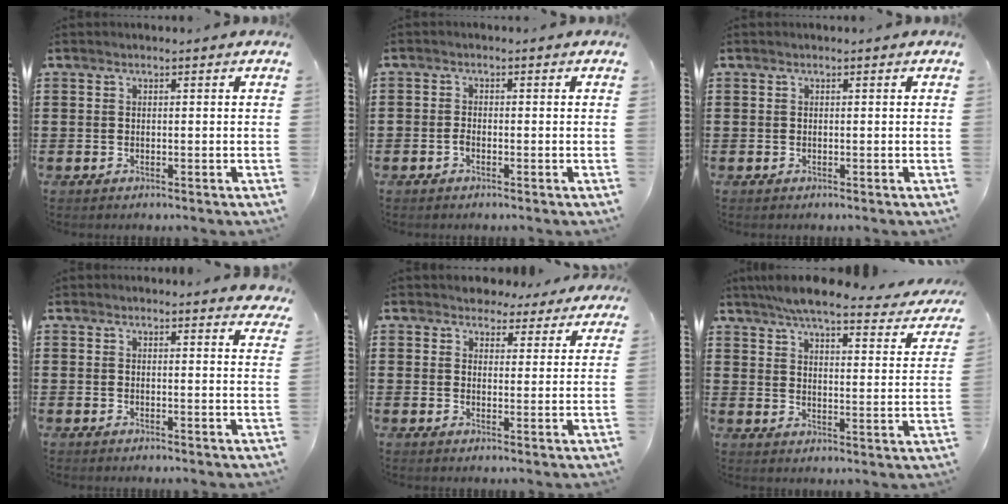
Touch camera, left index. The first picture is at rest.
{"total": 1.2, "force": [-0.8, 0.5, 0.8], "torque": [-0.016, 0.000, -0.016]}
{"total": 0.0}
{"total": 2.1, "force": [2.1, 0.1, 0.1], "torque": [0.000, -0.006, 0.039]}
{"total": 3.9, "force": [3.7, 1.3, 0.2], "torque": [-0.013, -0.010, 0.067]}
{"total": 6.6, "force": [5.7, 0.5, 3.2], "torque": [-0.086, -0.030, 0.098]}